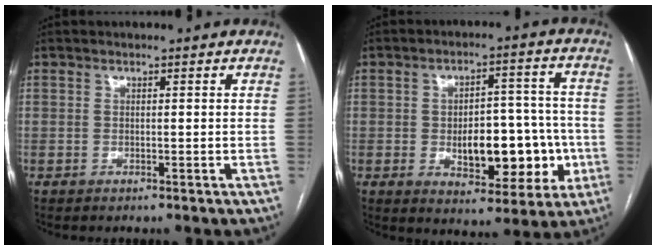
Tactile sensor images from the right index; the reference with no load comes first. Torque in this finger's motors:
{"motor_torque": [0.33, -0.15, 0.26, 0.05]}